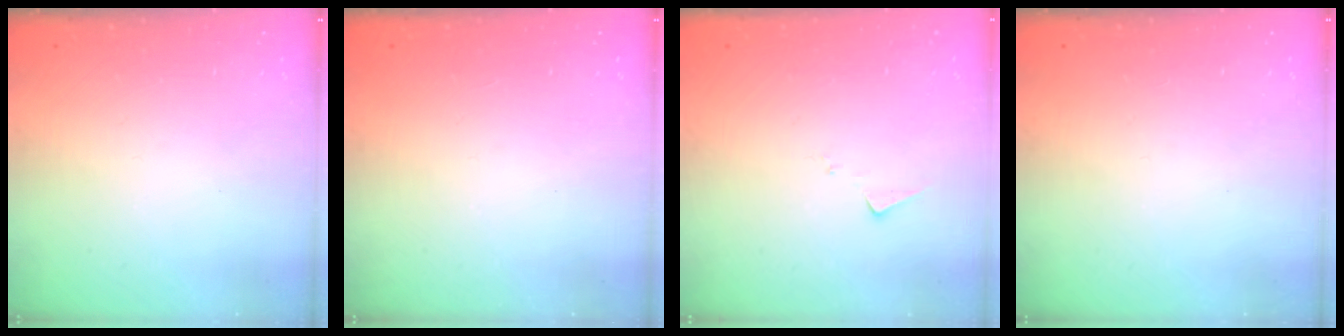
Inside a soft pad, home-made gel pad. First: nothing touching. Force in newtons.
{"total": 1.0, "press": 0.9, "slide": 0.3}
{"total": 7.3, "press": 7.3, "slide": 0.2}
{"total": 0.0}